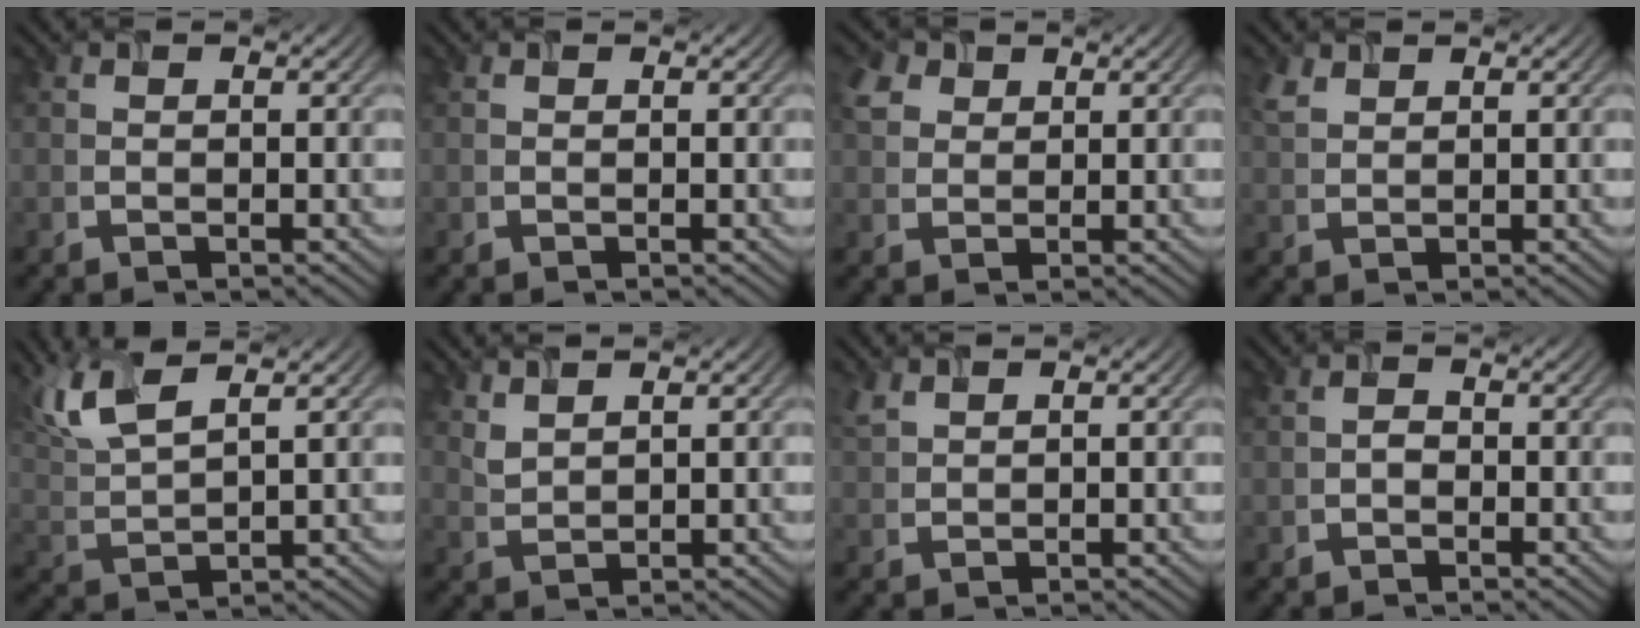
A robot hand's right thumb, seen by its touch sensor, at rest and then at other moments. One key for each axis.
{"total": 0.0}
{"total": 3.5, "fx": 1.7, "fy": 2.6, "fz": 1.6, "tx": -0.047, "ty": 0.008, "tz": 0.037}
{"total": 1.9, "fx": 1.4, "fy": 0.9, "fz": 1.0, "tx": -0.030, "ty": 0.003, "tz": 0.035}
{"total": 7.8, "fx": 4.8, "fy": 2.3, "fz": 5.8, "tx": -0.142, "ty": 0.016, "tz": 0.101}
{"total": 2.6, "fx": 2.1, "fy": 0.8, "fz": 1.3, "tx": -0.034, "ty": -0.002, "tz": 0.052}
{"total": 2.0, "fx": 1.6, "fy": 0.8, "fz": 0.9, "tx": -0.032, "ty": 0.004, "tz": 0.040}
{"total": 1.0, "fx": -0.4, "fy": 0.7, "fz": 0.5, "tx": -0.010, "ty": 0.001, "tz": -0.011}